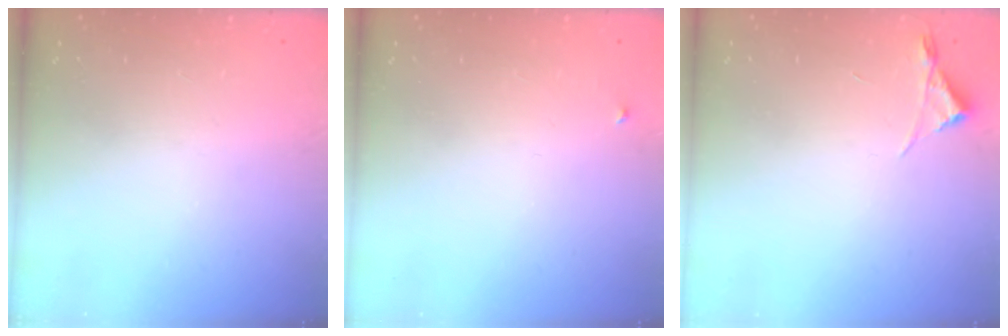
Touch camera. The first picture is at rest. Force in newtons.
{"total": 3.0, "press": 3.0, "slide": 0.4}
{"total": 3.0, "press": 2.9, "slide": 0.5}